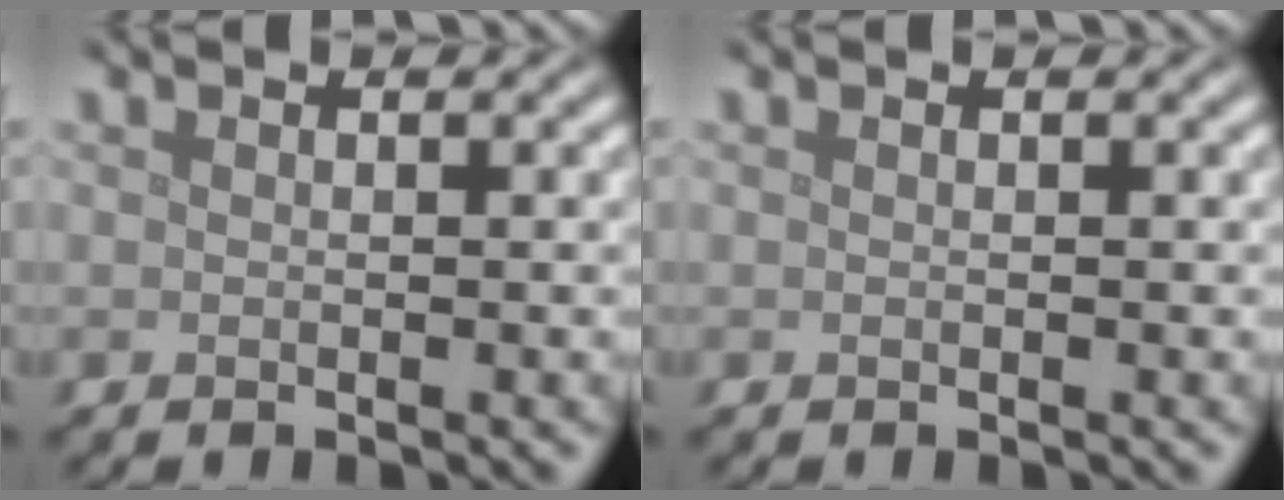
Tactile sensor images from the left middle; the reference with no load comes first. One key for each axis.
{"total": 0.0}